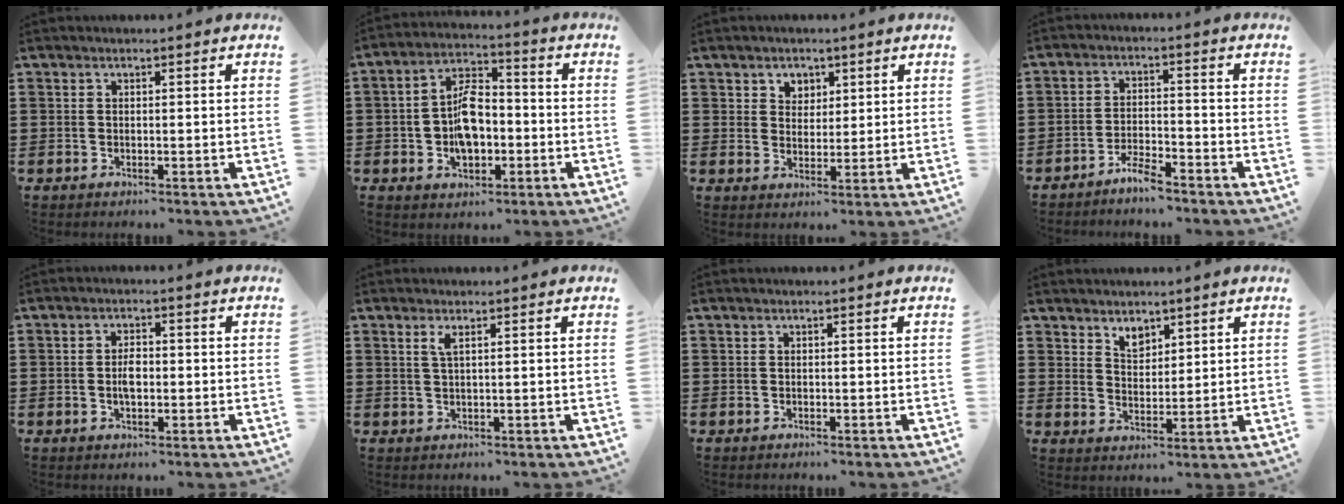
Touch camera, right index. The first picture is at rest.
{"total": 7.8, "force": [-1.4, 4.6, 6.2], "torque": [-0.132, 0.008, -0.027]}
{"total": 3.1, "force": [1.9, 2.5, 0.2], "torque": [-0.016, 0.012, 0.035]}
{"total": 3.0, "force": [-2.9, 0.4, 0.8], "torque": [-0.018, 0.007, -0.059]}
{"total": 3.0, "force": [-0.3, 1.5, 2.6], "torque": [-0.057, 0.000, -0.007]}
{"total": 1.6, "force": [0.7, 0.2, 1.4], "torque": [-0.030, 0.002, 0.011]}
{"total": 0.0}
{"total": 3.2, "force": [2.6, 1.7, 0.8], "torque": [-0.017, 0.001, 0.046]}